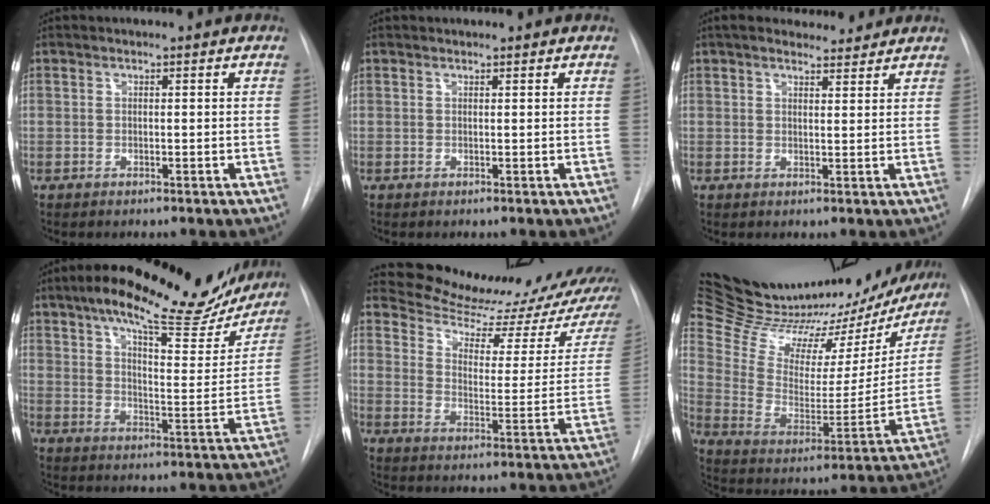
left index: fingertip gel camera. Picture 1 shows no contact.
{"total": 1.0, "force": [1.0, 0.1, 0.1], "torque": [-0.006, 0.016, 0.017]}
{"total": 8.2, "force": [7.4, 2.1, 2.8], "torque": [-0.036, 0.017, 0.100]}
{"total": 24.6, "force": [19.6, 6.6, 13.3], "torque": [-0.198, 0.006, 0.257]}
{"total": 20.9, "force": [19.4, 3.7, 6.8], "torque": [-0.082, -0.059, 0.248]}
{"total": 33.4, "force": [28.6, 10.2, 14.0], "torque": [-0.234, -0.043, 0.398]}